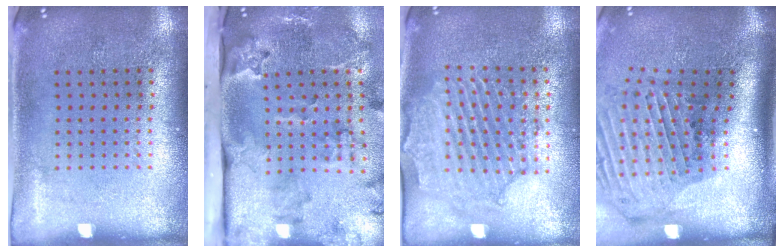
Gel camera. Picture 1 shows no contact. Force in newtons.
{"total": 3.9, "press": 2.6, "slide": 2.9}
{"total": 2.1, "press": 2.0, "slide": 0.6}
{"total": 3.0, "press": 2.2, "slide": 2.0}